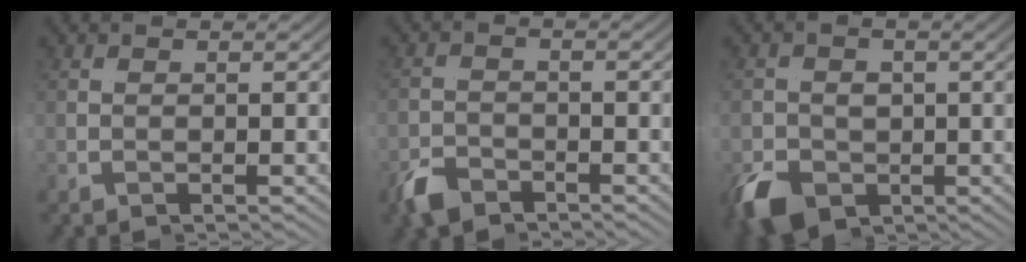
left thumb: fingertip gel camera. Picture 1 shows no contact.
{"total": 2.8, "force": [-2.4, 1.0, -1.1], "torque": [0.013, 0.000, -0.049]}
{"total": 7.9, "force": [-1.4, 5.8, 5.2], "torque": [-0.083, -0.019, -0.019]}